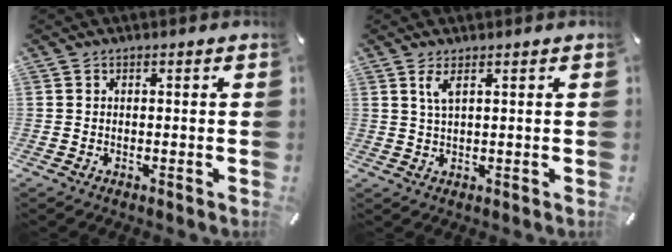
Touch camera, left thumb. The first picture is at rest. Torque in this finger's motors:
{"motor_torque": [0.57, 0.51, 0.70, -0.23, 0.00]}